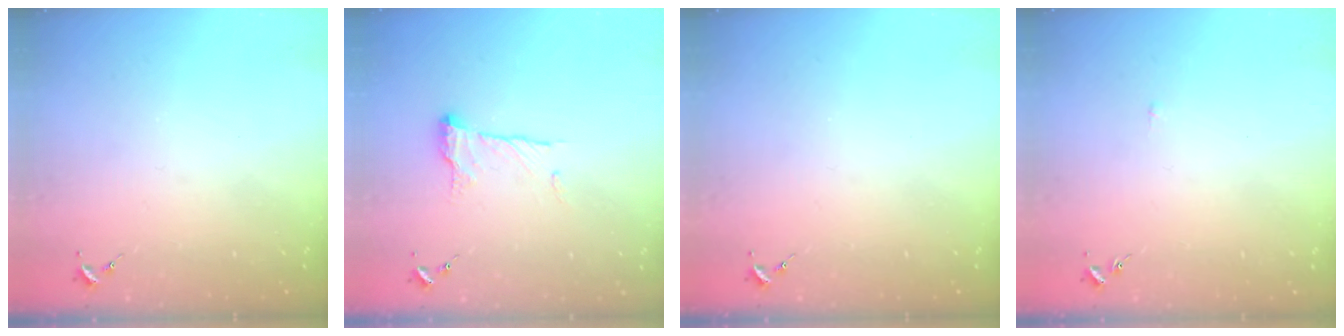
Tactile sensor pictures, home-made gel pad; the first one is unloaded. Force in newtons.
{"total": 11.4, "press": 11.3, "slide": 0.5}
{"total": 0.0}
{"total": 2.6, "press": 2.6, "slide": 0.3}